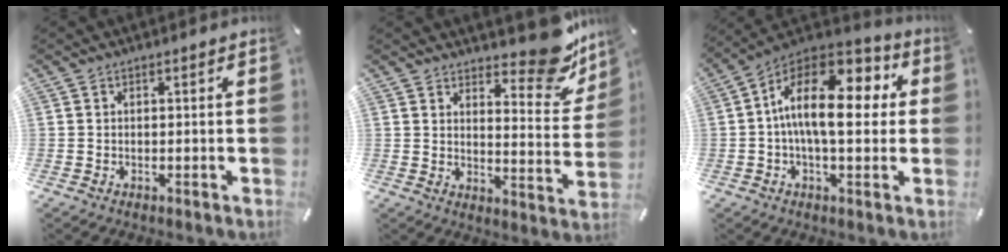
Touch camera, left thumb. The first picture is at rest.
{"total": 14.8, "force": [11.5, 6.2, 7.0], "torque": [-0.064, -0.104, 0.196]}
{"total": 18.8, "force": [2.2, 9.5, 16.0], "torque": [-0.272, -0.014, 0.033]}